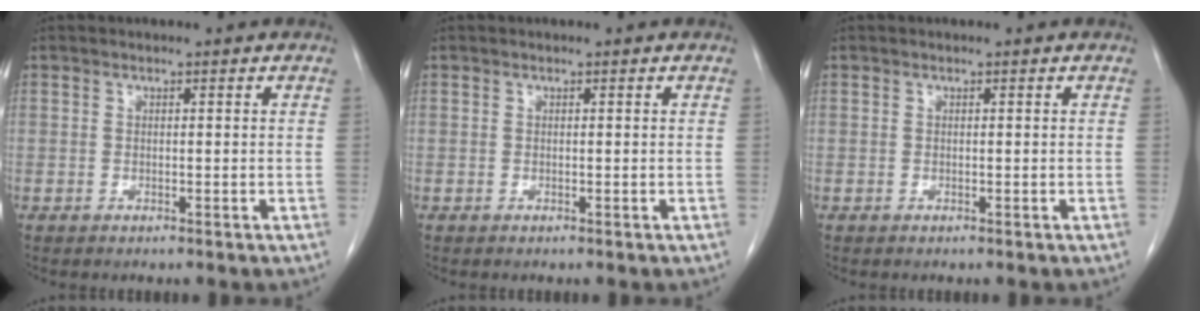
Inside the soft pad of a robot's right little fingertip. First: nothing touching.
{"total": 0.0}
{"total": 0.0}